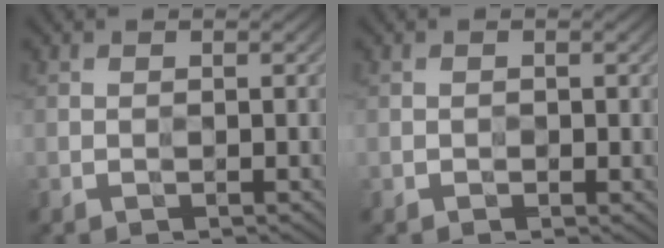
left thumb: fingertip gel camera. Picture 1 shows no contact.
{"total": 0.0}